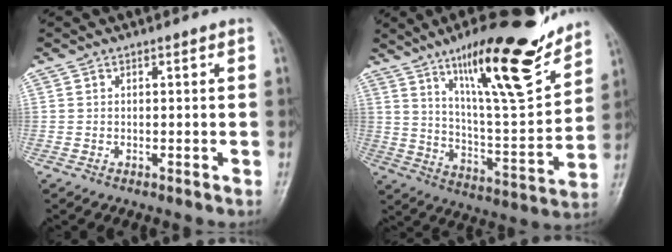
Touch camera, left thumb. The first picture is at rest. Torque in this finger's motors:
{"motor_torque": [1.18, 1.20, 1.46, -1.30, 0.22]}